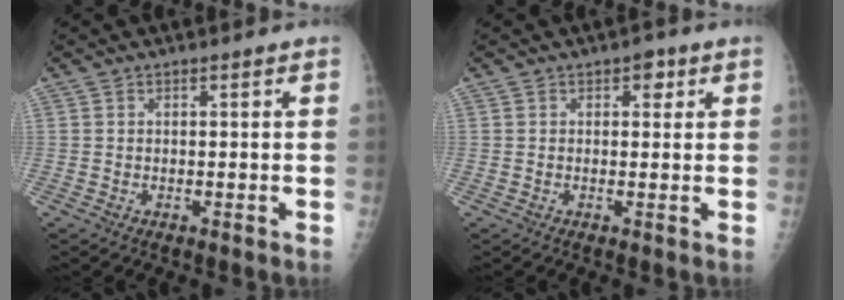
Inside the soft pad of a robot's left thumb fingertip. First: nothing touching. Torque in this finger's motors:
{"motor_torque": [0.13, 0.21, 0.27, -0.07, 0.00]}